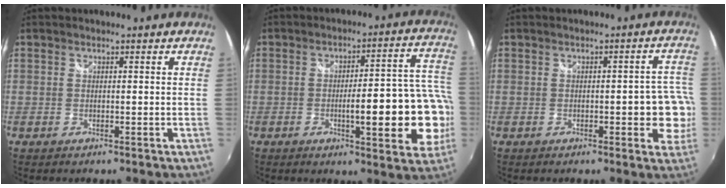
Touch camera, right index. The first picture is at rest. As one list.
[{"total": 16.0, "force": [-4.2, 3.5, 15.1], "torque": [-0.200, 0.007, -0.051]}, {"total": 6.2, "force": [-1.5, 2.5, 5.5], "torque": [-0.064, 0.002, -0.013]}]